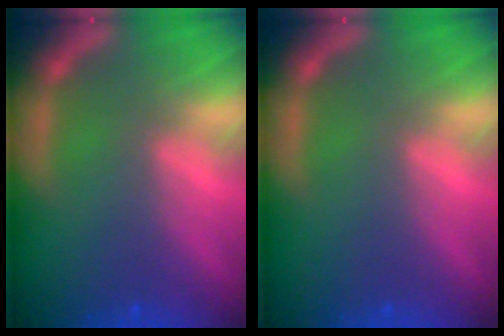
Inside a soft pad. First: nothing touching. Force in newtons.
{"total": 0.0}